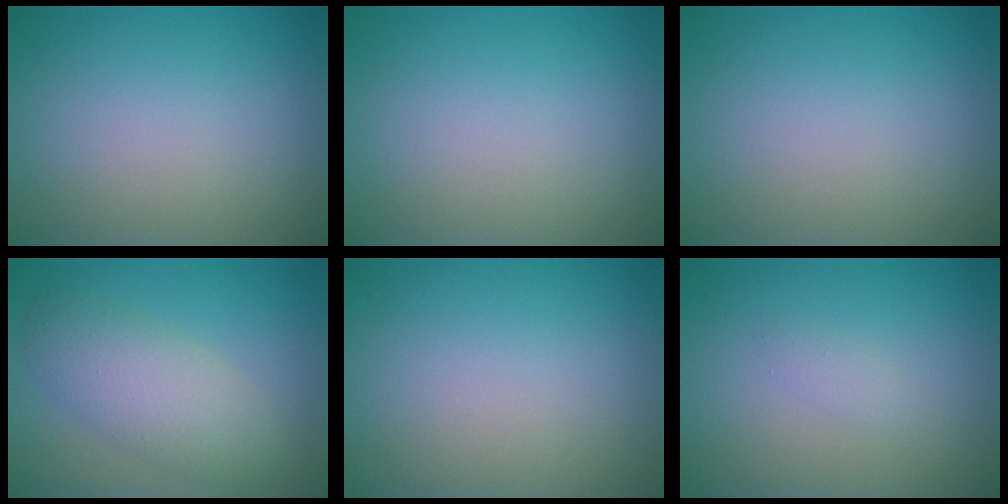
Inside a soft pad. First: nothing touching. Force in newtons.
{"total": 0.0}
{"total": 0.0}
{"total": 4.7, "press": 4.7, "slide": 0.2}
{"total": 0.0}
{"total": 0.8, "press": 0.8, "slide": 0.1}